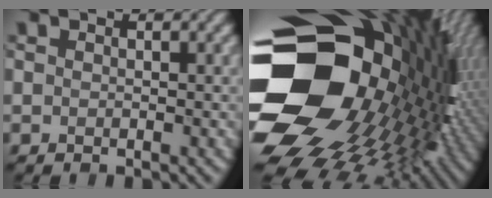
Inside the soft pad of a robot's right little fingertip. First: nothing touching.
{"total": 20.9, "force": [-1.2, 15.6, 13.9], "torque": [-0.279, -0.029, -0.005]}